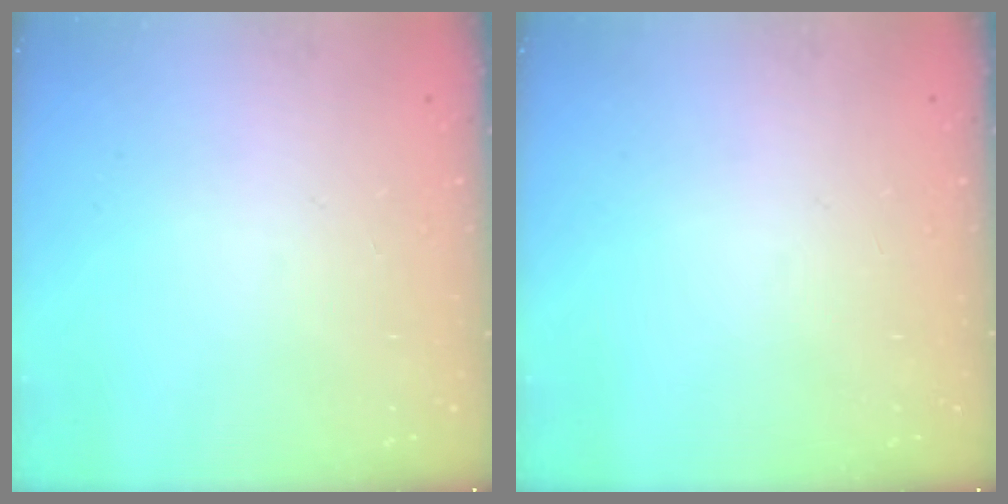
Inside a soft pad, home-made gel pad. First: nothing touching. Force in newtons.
{"total": 0.0}